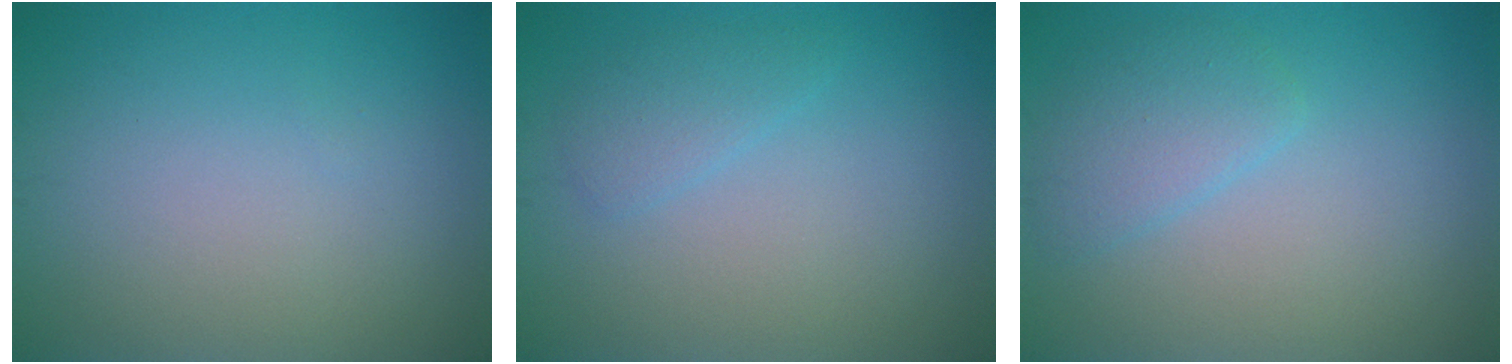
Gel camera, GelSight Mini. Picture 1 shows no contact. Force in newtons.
{"total": 1.6, "press": 1.6, "slide": 0.2}
{"total": 2.5, "press": 2.5, "slide": 0.3}